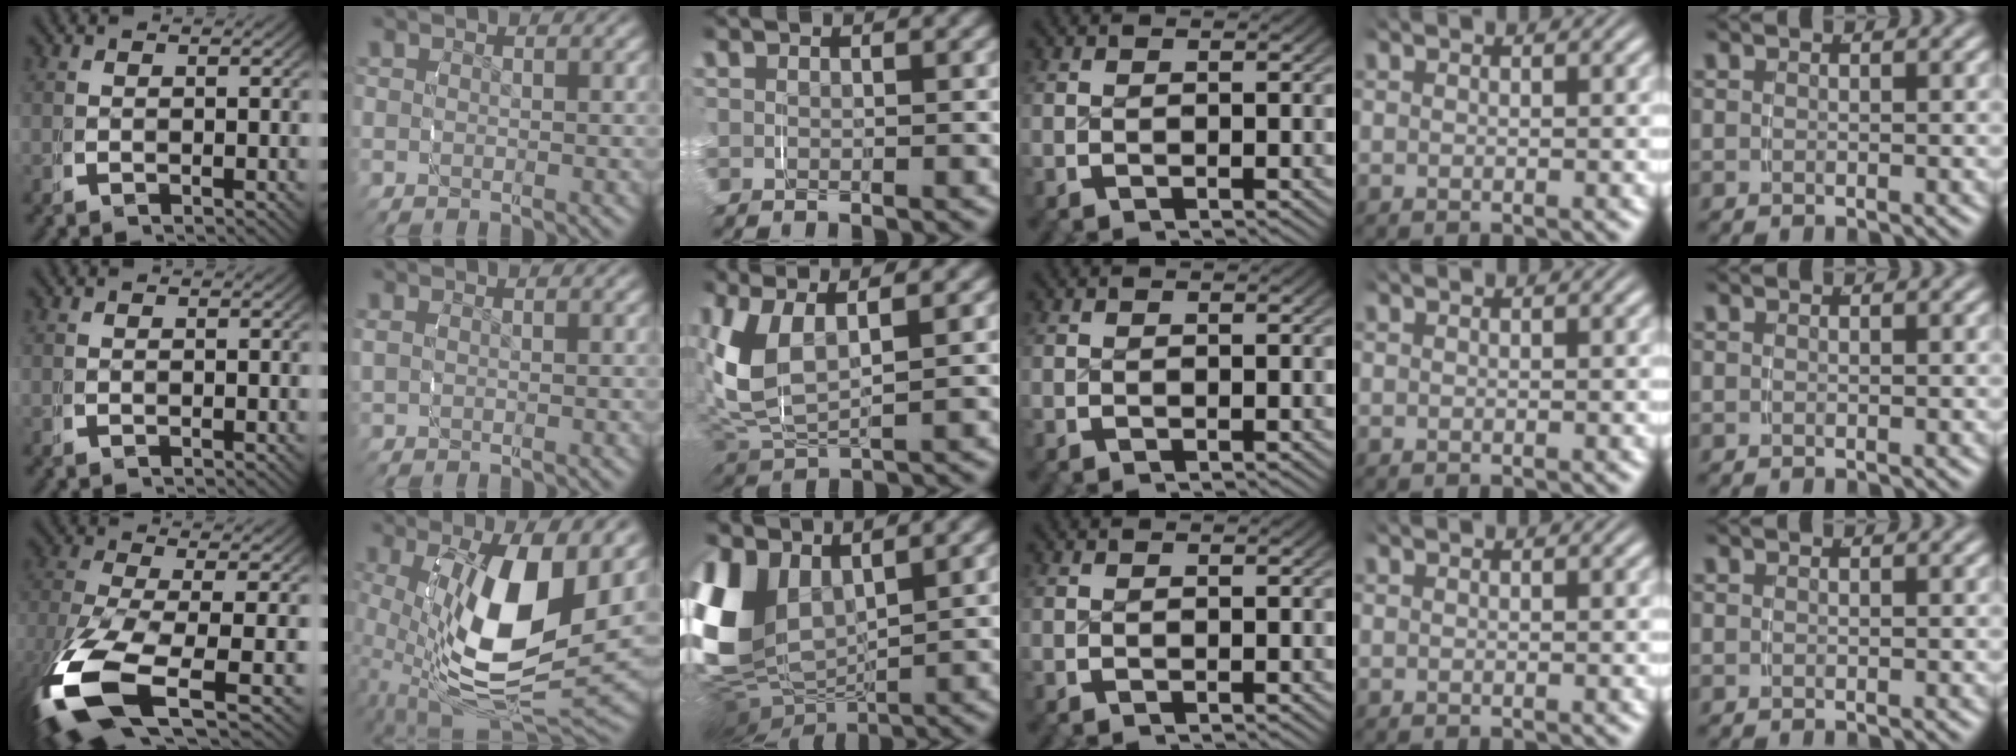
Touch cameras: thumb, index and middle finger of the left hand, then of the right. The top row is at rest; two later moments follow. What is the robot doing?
{"motion": "grasp_and_lifting", "object": "fork"}